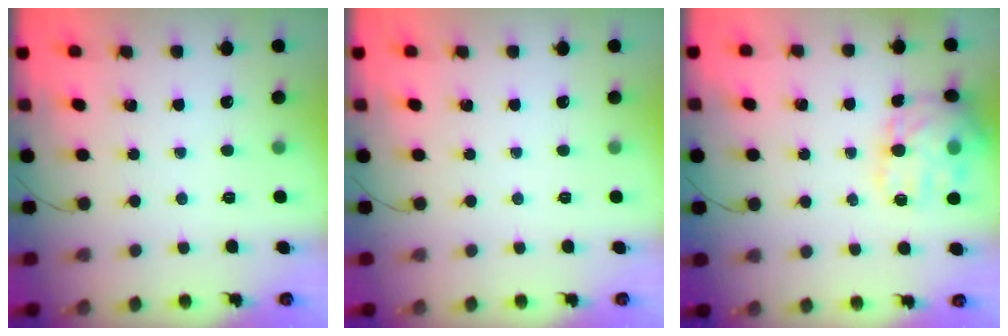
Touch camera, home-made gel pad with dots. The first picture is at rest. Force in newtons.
{"total": 0.0}
{"total": 18.4, "press": 18.3, "slide": 1.6}